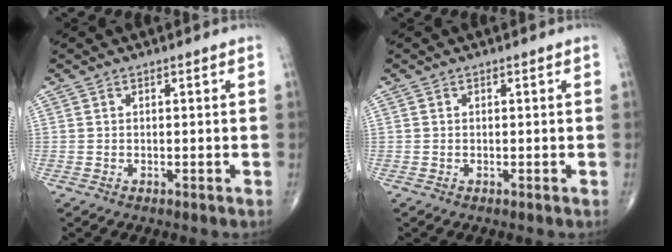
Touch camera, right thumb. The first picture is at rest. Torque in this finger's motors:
{"motor_torque": [-0.06, 0.21, 0.15, 0.05, 0.00]}